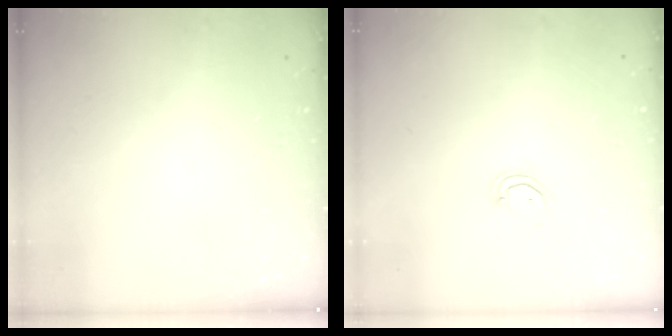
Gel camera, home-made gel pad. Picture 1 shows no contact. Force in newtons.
{"total": 3.7, "press": 3.7, "slide": 0.3}